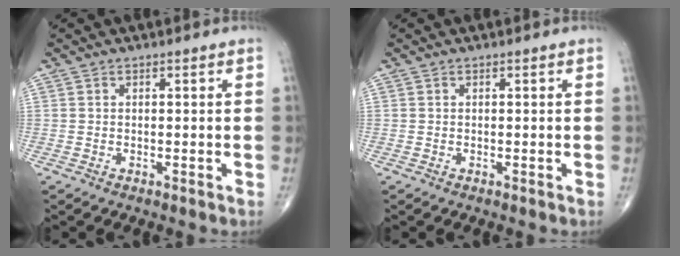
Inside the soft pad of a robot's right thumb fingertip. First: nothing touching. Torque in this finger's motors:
{"motor_torque": [0.00, 0.00, 0.02, 0.02, 0.00]}